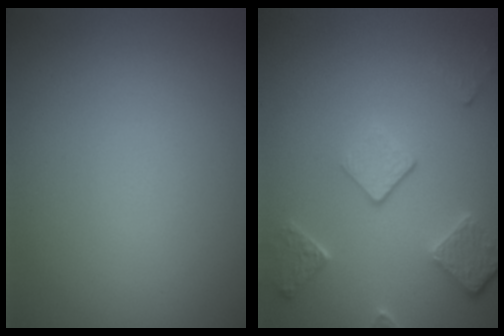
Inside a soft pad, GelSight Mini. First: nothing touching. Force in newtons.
{"total": 3.9, "press": 3.1, "slide": 2.4}